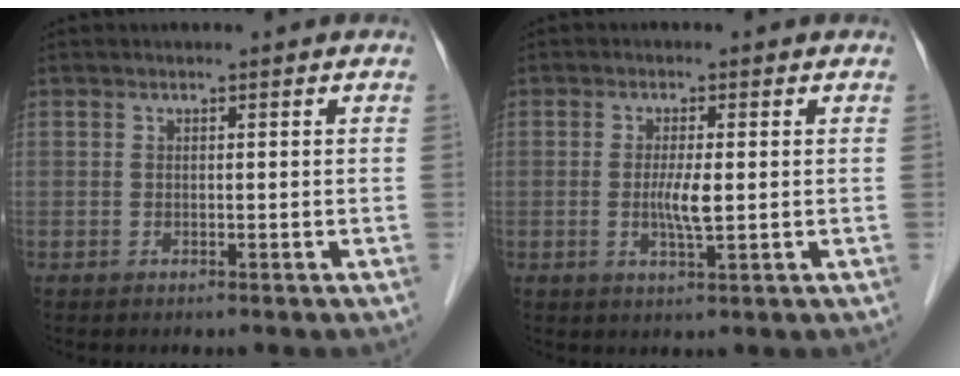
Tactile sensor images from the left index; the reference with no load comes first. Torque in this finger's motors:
{"motor_torque": [0.14, 0.11, 0.08, 0.04]}